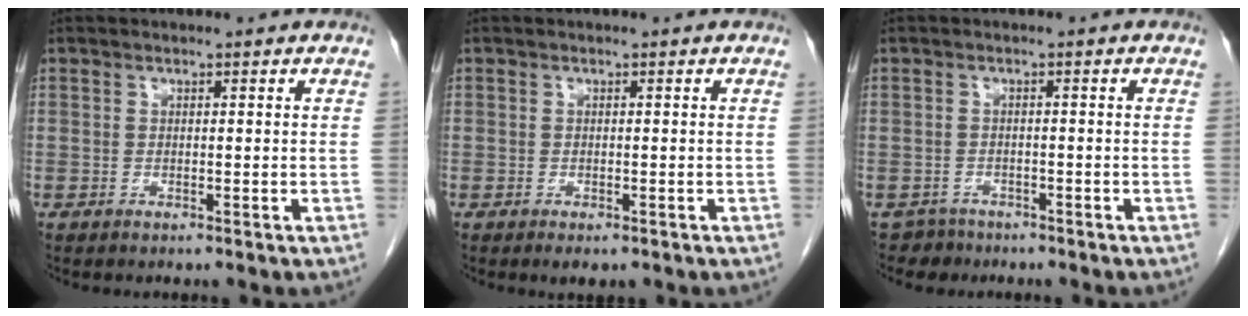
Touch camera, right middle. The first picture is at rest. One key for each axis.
{"total": 1.9, "fx": -1.2, "fy": 0.8, "fz": 1.2, "tx": -0.015, "ty": -0.004, "tz": -0.009}
{"total": 2.2, "fx": -1.7, "fy": 1.3, "fz": -0.8, "tx": 0.009, "ty": 0.005, "tz": -0.027}